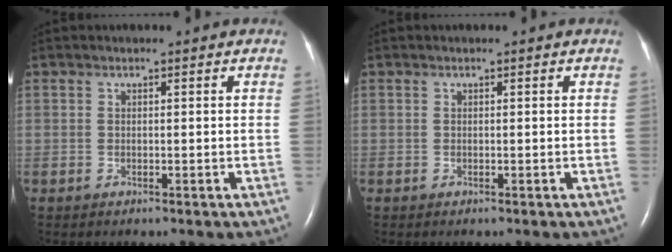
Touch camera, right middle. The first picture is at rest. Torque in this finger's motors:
{"motor_torque": [-0.07, 0.13, 0.00, 0.01]}